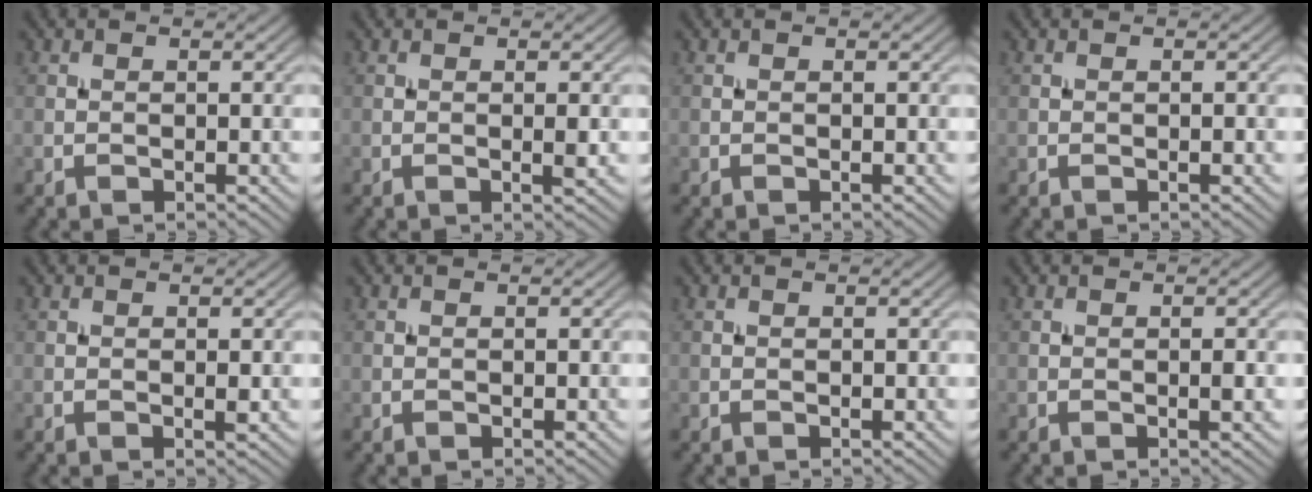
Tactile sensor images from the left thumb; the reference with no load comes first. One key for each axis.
{"total": 0.9, "fx": 0.0, "fy": 0.0, "fz": 0.9, "tx": -0.018, "ty": -0.001, "tz": -0.002}
{"total": 0.0}
{"total": 0.0}
{"total": 0.5, "fx": 0.0, "fy": 0.0, "fz": 0.5, "tx": -0.012, "ty": -0.003, "tz": -0.001}
{"total": 0.0}
{"total": 0.0}
{"total": 0.7, "fx": -0.1, "fy": 0.0, "fz": 0.7, "tx": -0.012, "ty": 0.001, "tz": -0.002}